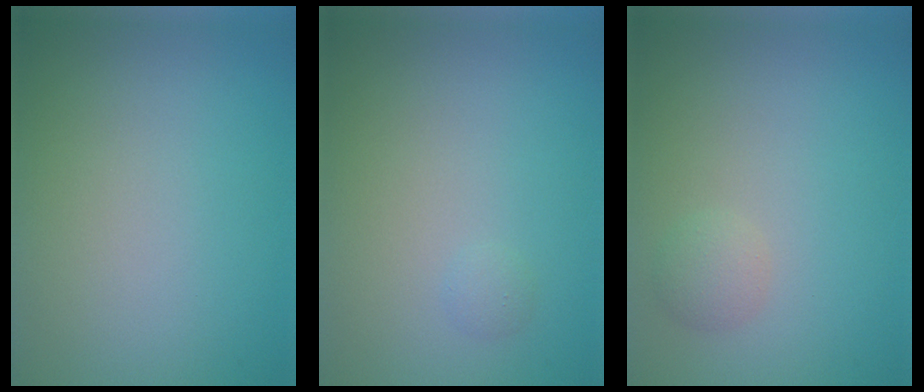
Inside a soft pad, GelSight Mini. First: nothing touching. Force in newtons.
{"total": 0.6, "press": 0.6, "slide": 0.0}
{"total": 1.3, "press": 1.3, "slide": 0.1}